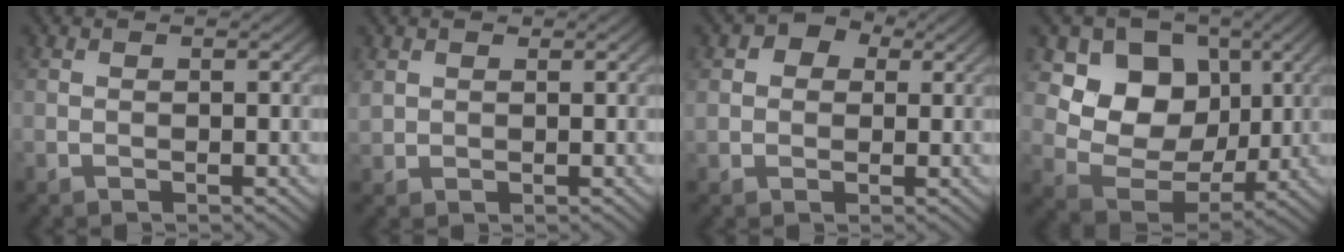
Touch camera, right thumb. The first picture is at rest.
{"total": 1.8, "force": [1.1, 1.3, 0.6], "torque": [-0.021, 0.002, 0.027]}
{"total": 4.5, "force": [1.5, 3.7, 2.1], "torque": [-0.043, 0.009, 0.018]}
{"total": 10.5, "force": [3.5, 8.2, 5.5], "torque": [-0.114, -0.013, 0.045]}